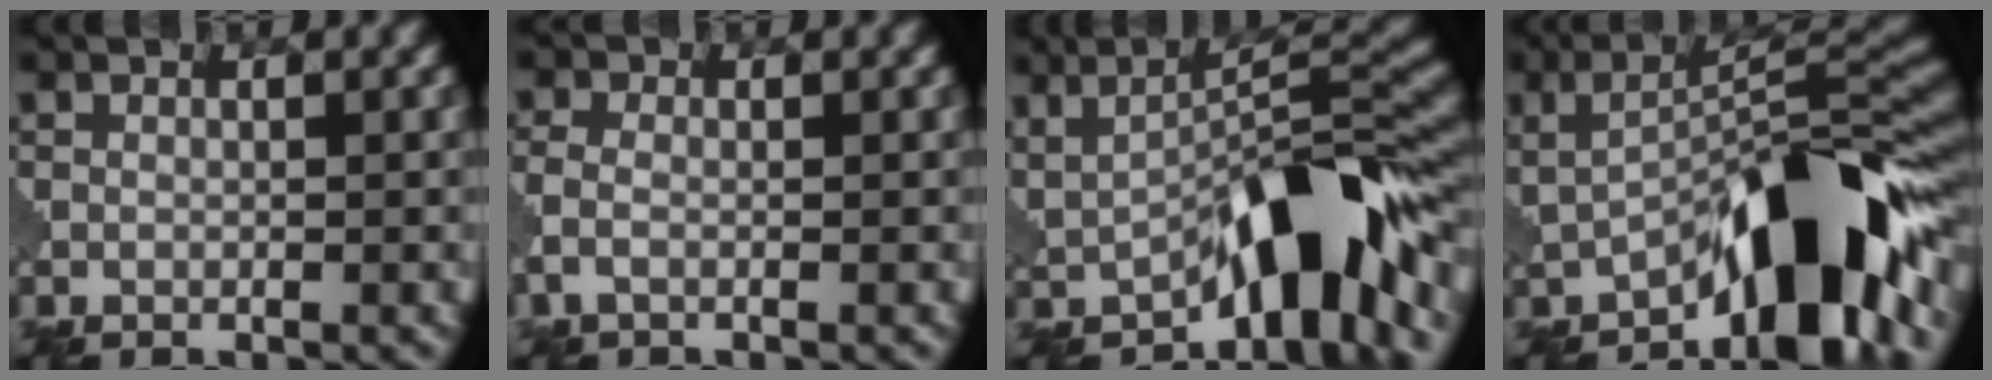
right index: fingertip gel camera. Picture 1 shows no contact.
{"total": 1.8, "force": [-0.7, 0.9, 1.4], "torque": [-0.040, -0.001, -0.023]}
{"total": 8.9, "force": [-3.1, 2.8, 7.9], "torque": [-0.095, 0.015, -0.053]}
{"total": 10.3, "force": [-4.4, 3.1, 8.9], "torque": [-0.107, 0.018, -0.079]}